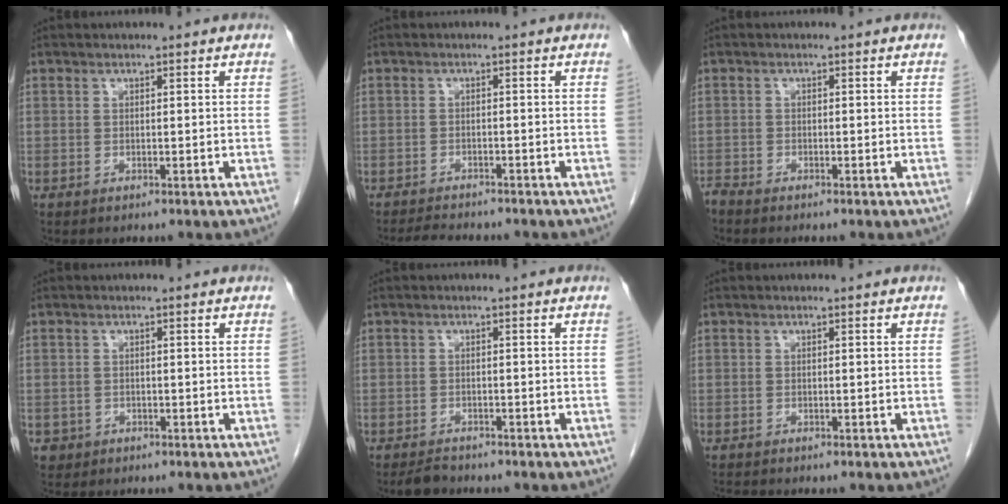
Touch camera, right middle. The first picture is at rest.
{"total": 5.1, "force": [-4.8, 0.7, 1.6], "torque": [-0.026, -0.013, -0.075]}
{"total": 1.1, "force": [-1.1, -0.1, 0.0], "torque": [-0.006, -0.004, -0.020]}
{"total": 1.5, "force": [-0.7, 1.4, 0.0], "torque": [-0.004, 0.006, -0.008]}
{"total": 1.9, "force": [-1.8, 0.6, 0.4], "torque": [-0.015, -0.004, -0.027]}
{"total": 0.6, "force": [-0.5, -0.2, -0.1], "torque": [-0.003, -0.004, -0.009]}